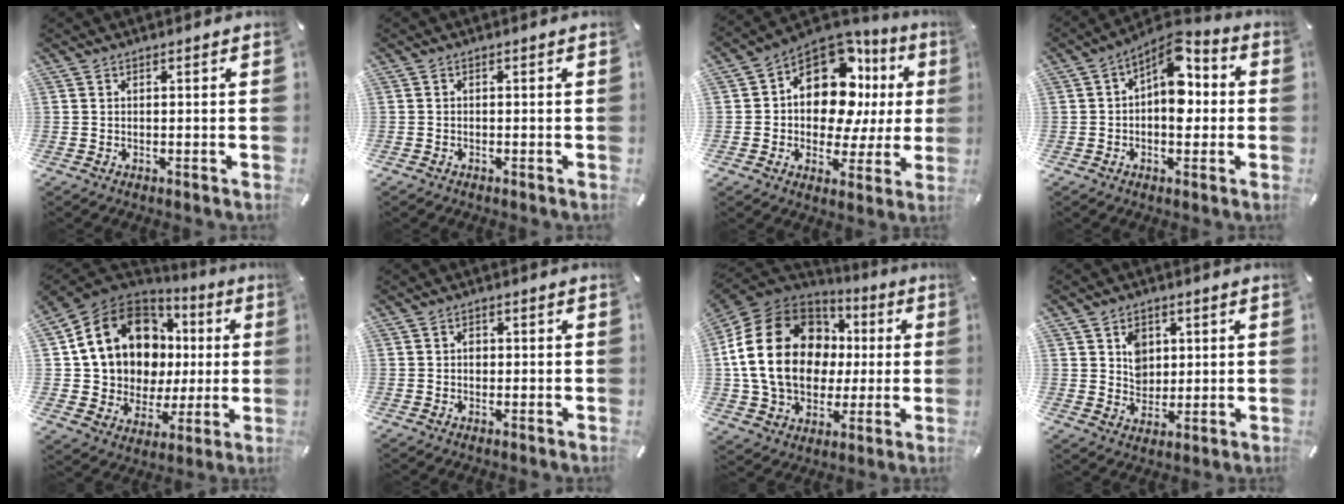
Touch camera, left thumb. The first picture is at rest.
{"total": 0.5, "force": [-0.4, 0.3, 0.1], "torque": [-0.001, 0.002, -0.010]}
{"total": 15.3, "force": [4.3, 10.3, 10.5], "torque": [-0.177, -0.037, 0.072]}
{"total": 9.6, "force": [2.1, 6.0, 7.3], "torque": [-0.092, -0.022, 0.031]}
{"total": 18.2, "force": [6.6, 14.5, 8.9], "torque": [-0.165, -0.036, 0.137]}
{"total": 1.4, "force": [-0.1, 1.2, 0.8], "torque": [-0.008, 0.001, -0.005]}
{"total": 24.2, "force": [1.6, 18.8, 15.2], "torque": [-0.297, 0.015, 0.035]}
{"total": 6.2, "force": [2.0, 5.4, 2.1], "torque": [-0.027, -0.001, 0.032]}